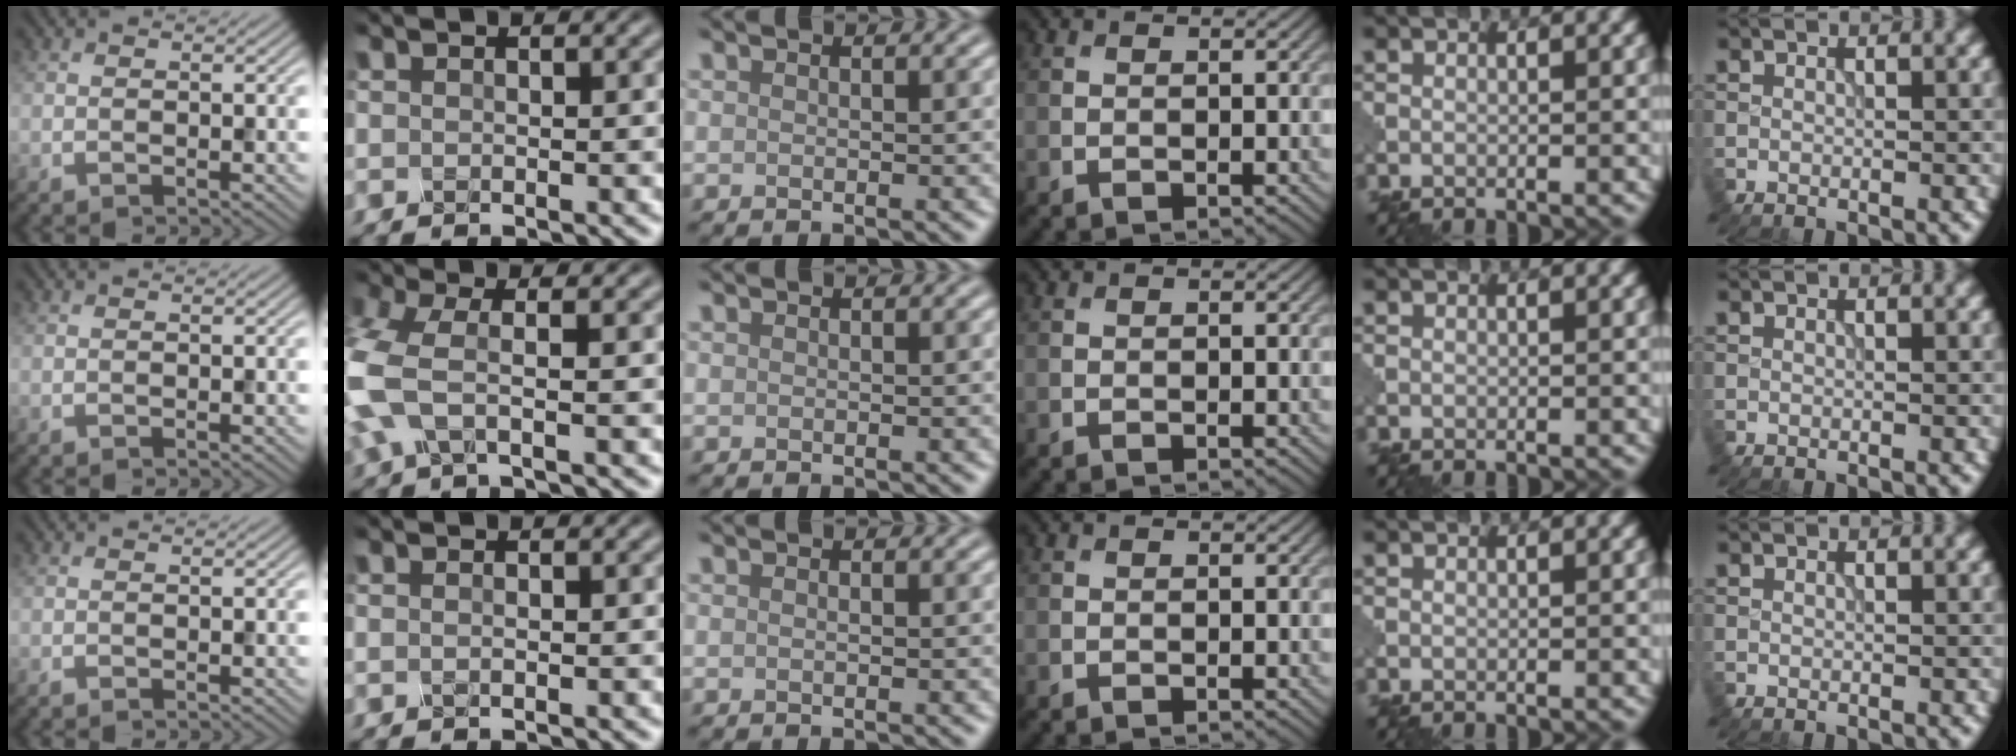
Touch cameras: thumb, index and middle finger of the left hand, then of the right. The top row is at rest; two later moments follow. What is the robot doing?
{"motion": "squeeze", "object": "clothespin"}